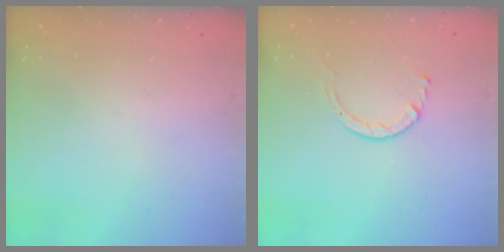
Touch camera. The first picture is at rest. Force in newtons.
{"total": 2.9, "press": 2.9, "slide": 0.2}